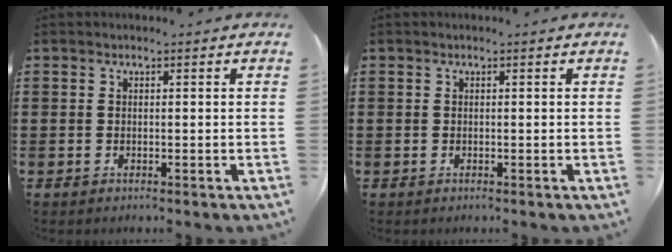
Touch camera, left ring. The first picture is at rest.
{"total": 0.0}